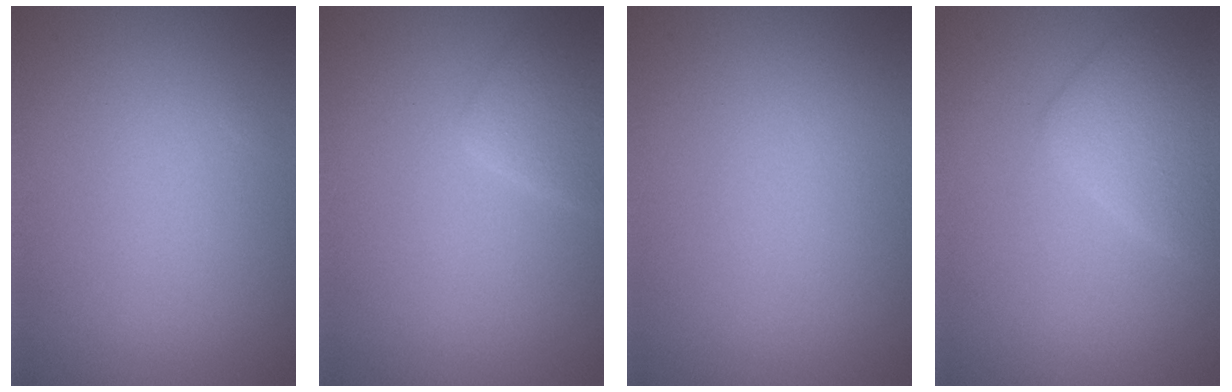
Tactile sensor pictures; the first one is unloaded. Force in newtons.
{"total": 2.0, "press": 2.0, "slide": 0.0}
{"total": 0.0}
{"total": 3.1, "press": 3.1, "slide": 0.2}